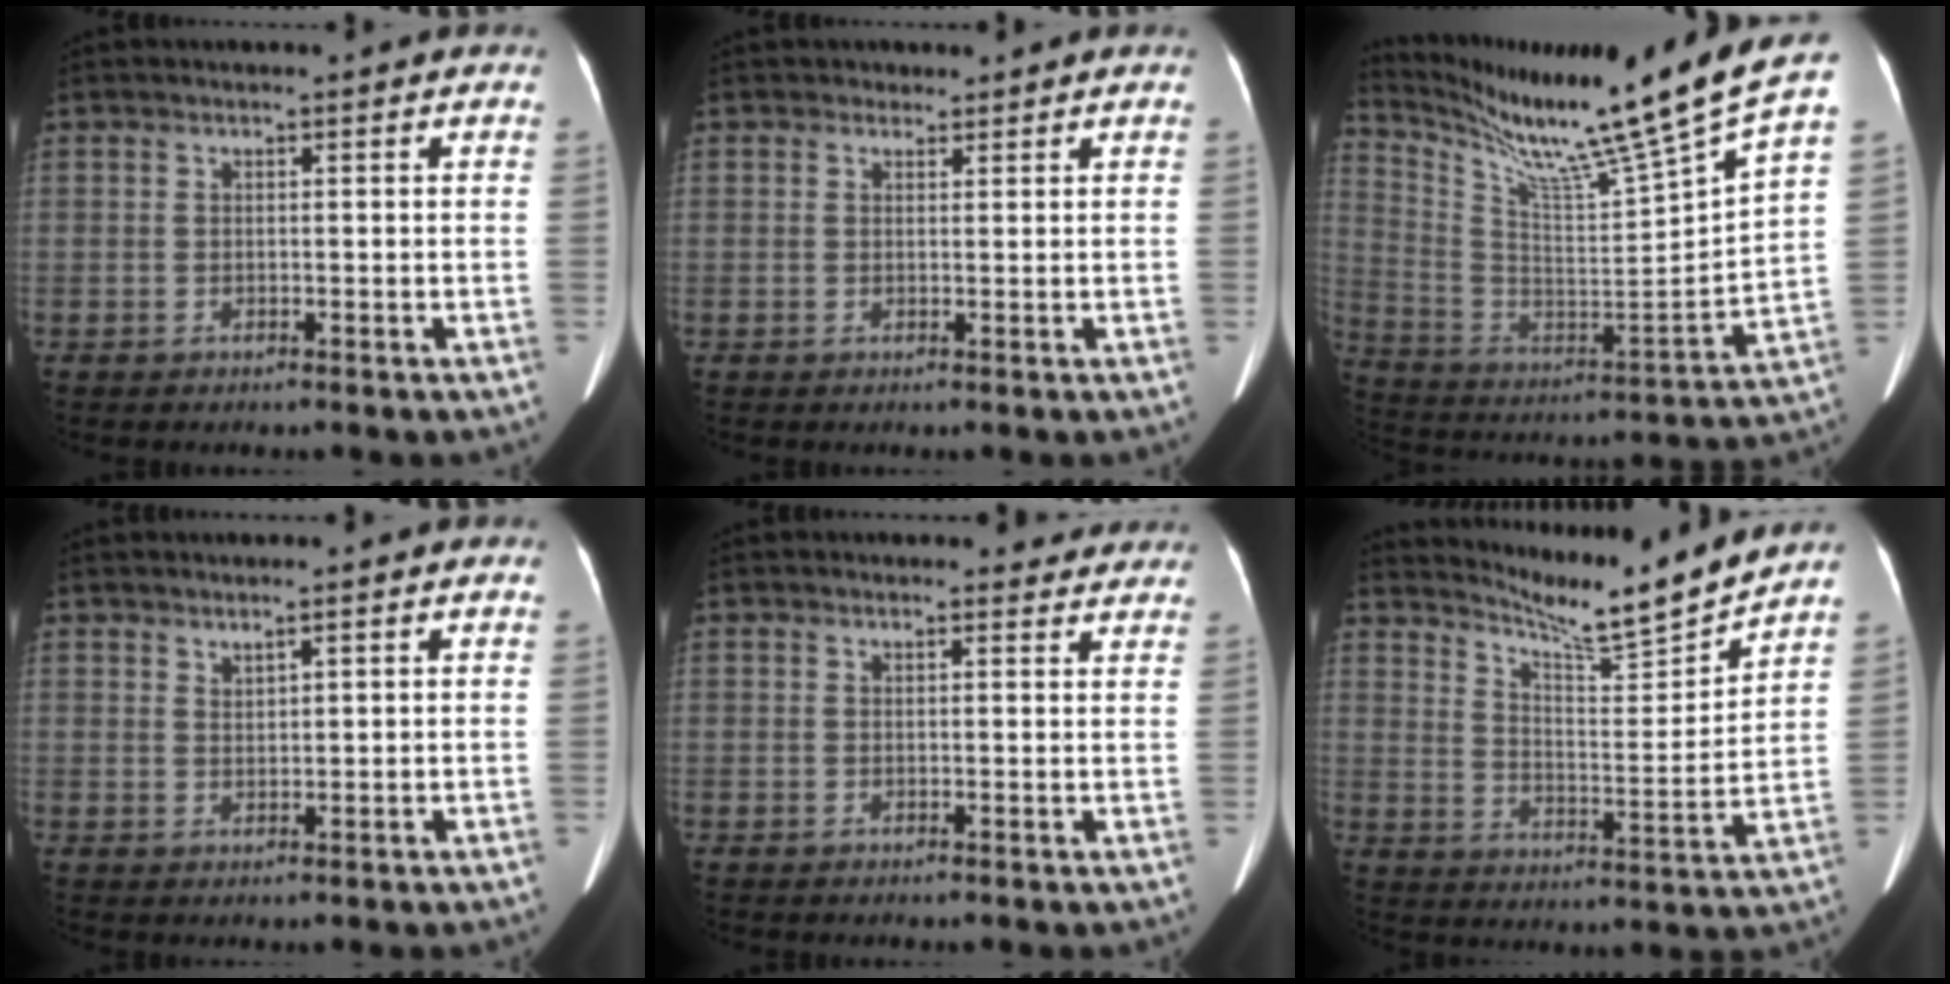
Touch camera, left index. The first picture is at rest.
{"total": 1.0, "force": [0.7, 0.7, -0.1], "torque": [0.002, -0.004, 0.006]}
{"total": 26.3, "force": [20.9, -2.0, 15.8], "torque": [-0.276, -0.063, 0.328]}
{"total": 1.3, "force": [1.0, 0.3, 0.8], "torque": [-0.017, 0.003, 0.020]}
{"total": 4.2, "force": [4.0, 1.3, 0.3], "torque": [0.008, -0.003, 0.029]}
{"total": 11.8, "force": [11.4, -1.7, 2.6], "torque": [-0.056, -0.036, 0.182]}